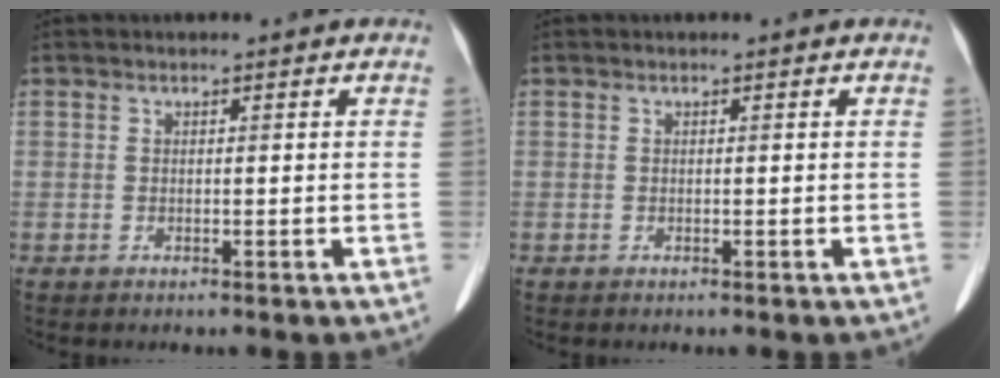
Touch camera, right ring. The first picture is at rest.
{"total": 0.0}